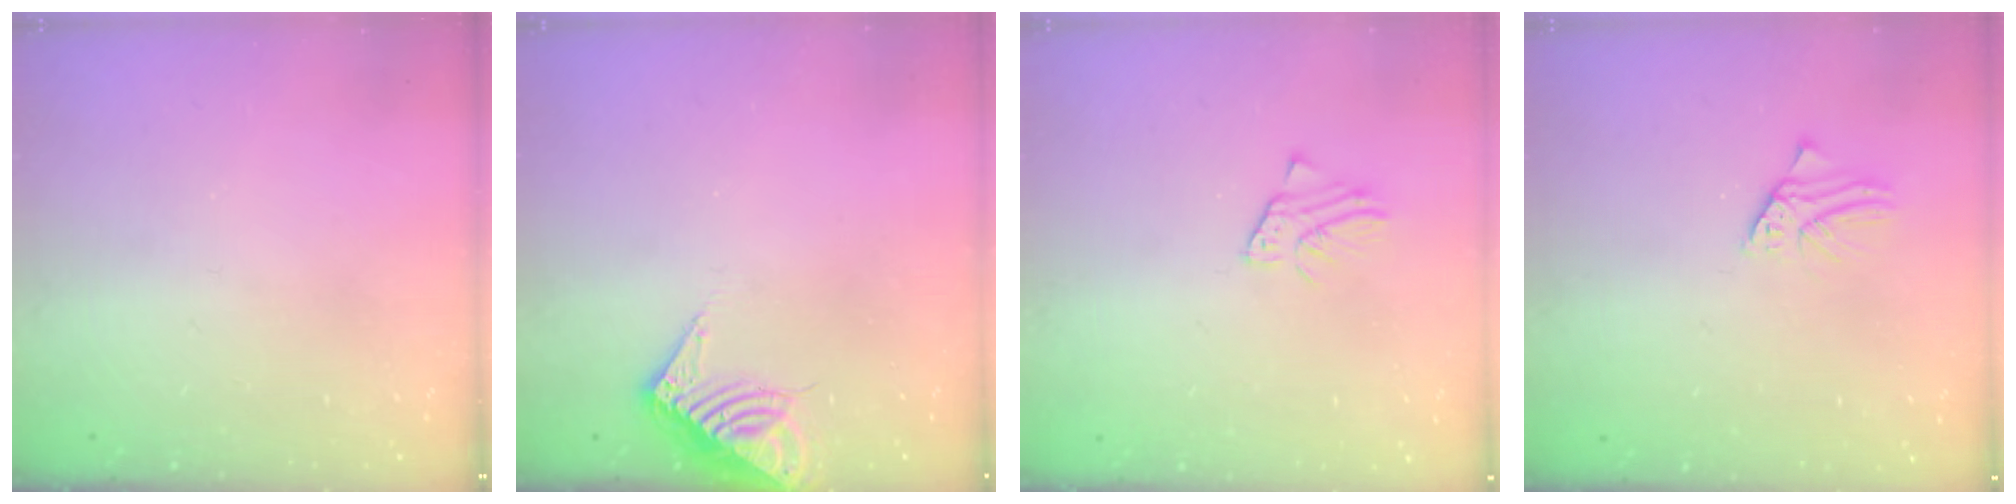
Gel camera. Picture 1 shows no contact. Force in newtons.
{"total": 7.7, "press": 7.7, "slide": 0.7}
{"total": 1.6, "press": 1.6, "slide": 0.2}
{"total": 1.1, "press": 1.1, "slide": 0.1}